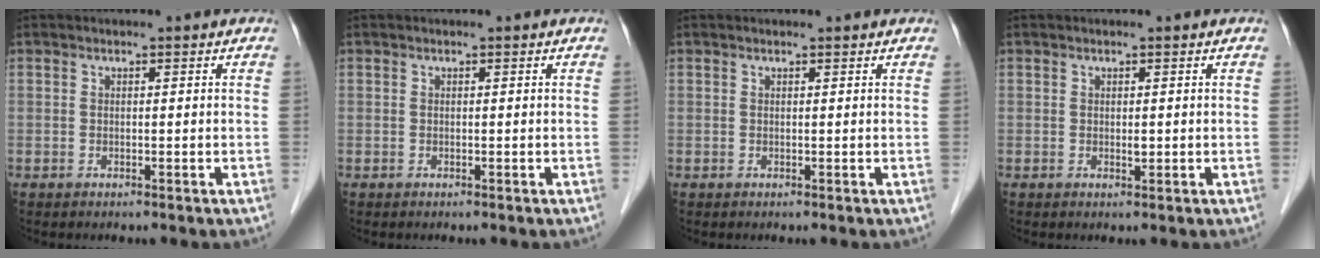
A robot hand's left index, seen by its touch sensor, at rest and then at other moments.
{"total": 0.0}
{"total": 1.0, "force": [0.9, 0.1, 0.2], "torque": [-0.012, 0.007, 0.011]}
{"total": 0.7, "force": [0.1, 0.3, 0.6], "torque": [-0.011, -0.001, 0.002]}